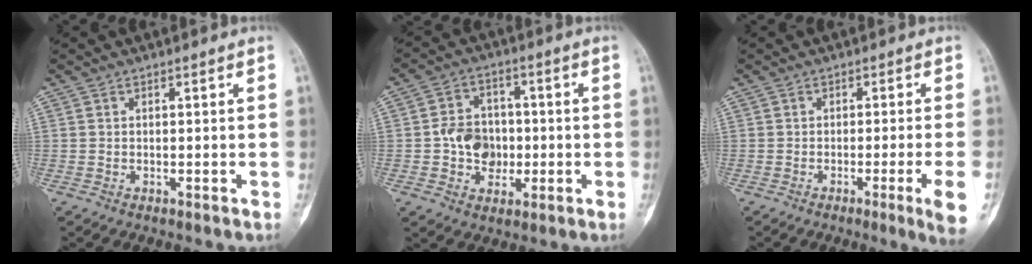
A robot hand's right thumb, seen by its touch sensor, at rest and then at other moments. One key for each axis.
{"total": 8.6, "fx": -0.9, "fy": 7.1, "fz": 4.8, "tx": -0.043, "ty": 0.017, "tz": -0.017}
{"total": 6.2, "fx": -2.3, "fy": -0.8, "fz": 5.7, "tx": -0.088, "ty": -0.010, "tz": -0.036}